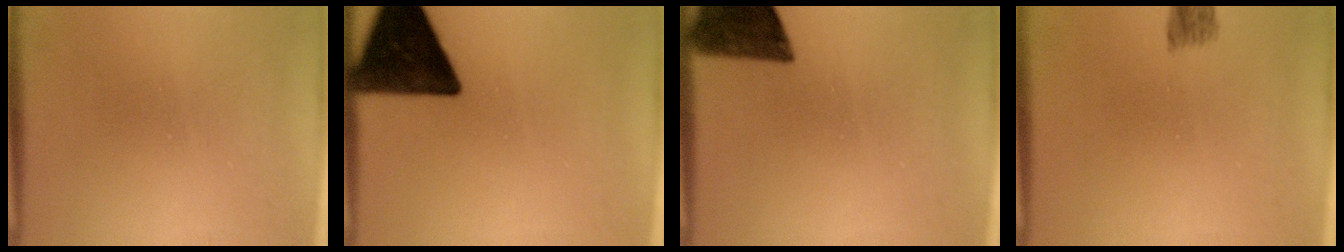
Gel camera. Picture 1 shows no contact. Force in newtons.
{"total": 16.9}
{"total": 11.6}
{"total": 3.3}